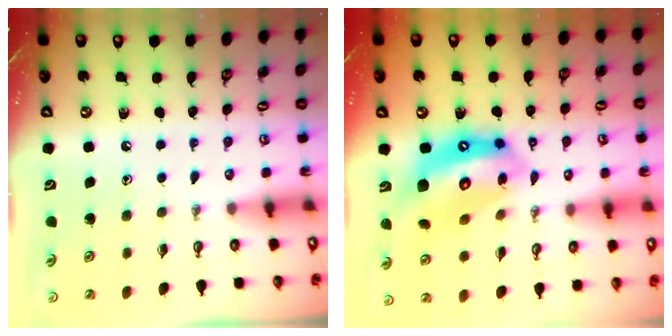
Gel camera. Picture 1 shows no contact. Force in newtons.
{"total": 17.3, "press": 17.2, "slide": 2.0}